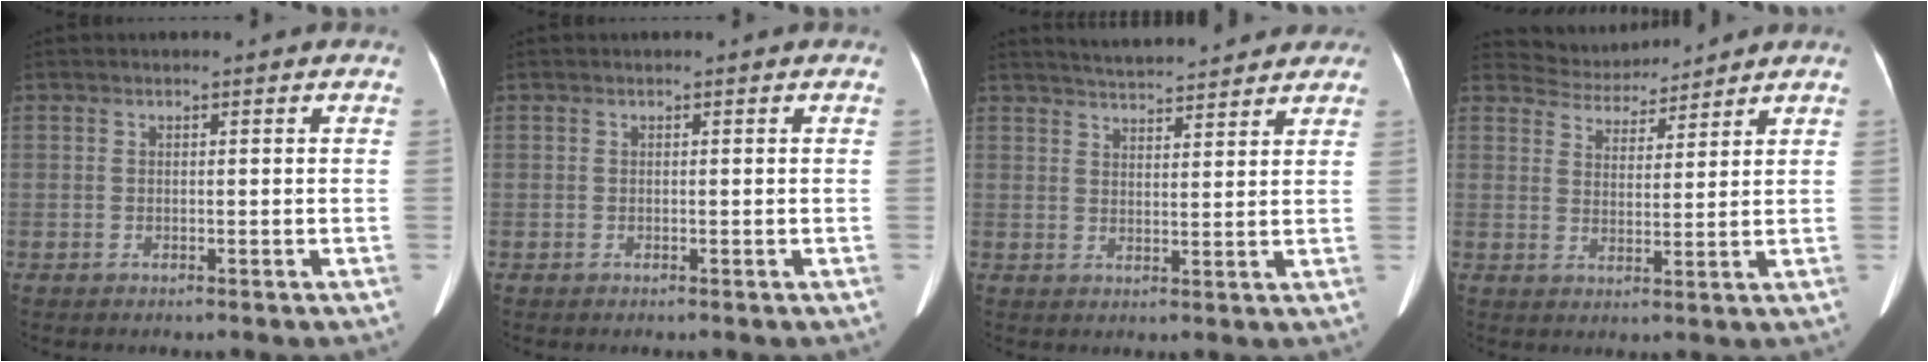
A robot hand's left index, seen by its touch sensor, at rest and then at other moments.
{"total": 0.0}
{"total": 10.3, "force": [9.4, 2.0, 3.7], "torque": [-0.046, 0.018, 0.122]}
{"total": 5.7, "force": [5.7, 0.8, -0.3], "torque": [-0.002, 0.015, 0.098]}